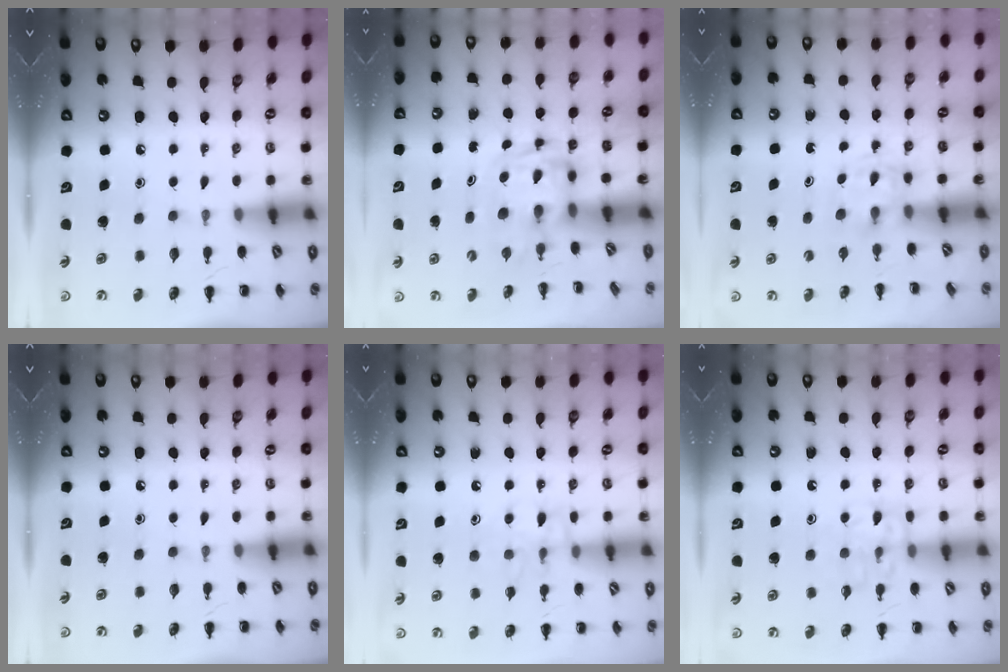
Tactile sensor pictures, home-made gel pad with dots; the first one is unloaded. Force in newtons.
{"total": 2.8, "press": 2.7, "slide": 0.5}
{"total": 2.8, "press": 2.6, "slide": 1.1}
{"total": 0.0}
{"total": 9.6, "press": 9.6, "slide": 0.6}
{"total": 9.9, "press": 9.8, "slide": 0.7}